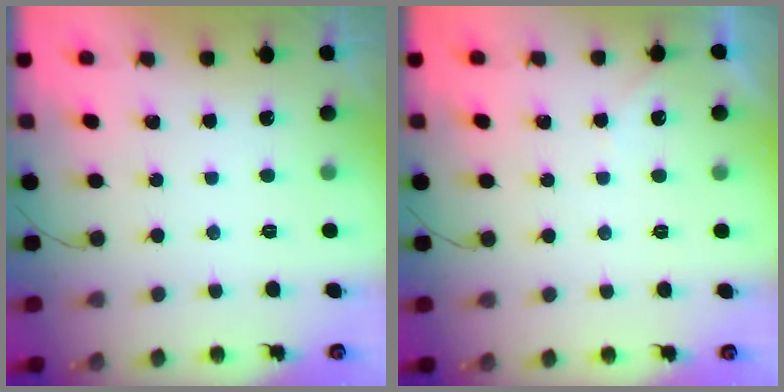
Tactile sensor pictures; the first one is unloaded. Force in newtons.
{"total": 2.5, "press": 2.4, "slide": 0.3}